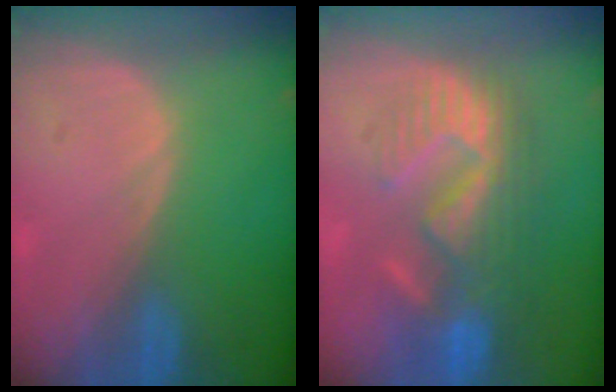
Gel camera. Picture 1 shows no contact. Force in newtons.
{"total": 9.6, "press": 9.4, "slide": 2.2}